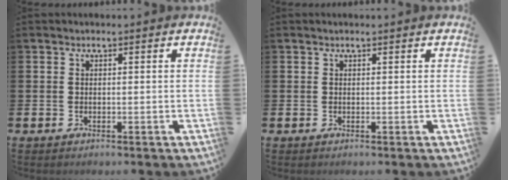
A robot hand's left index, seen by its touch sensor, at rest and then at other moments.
{"total": 0.0}